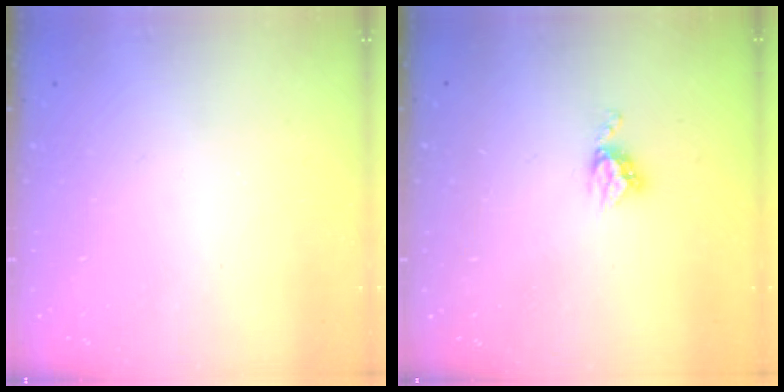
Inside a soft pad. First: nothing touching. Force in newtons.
{"total": 4.9, "press": 4.8, "slide": 0.2}